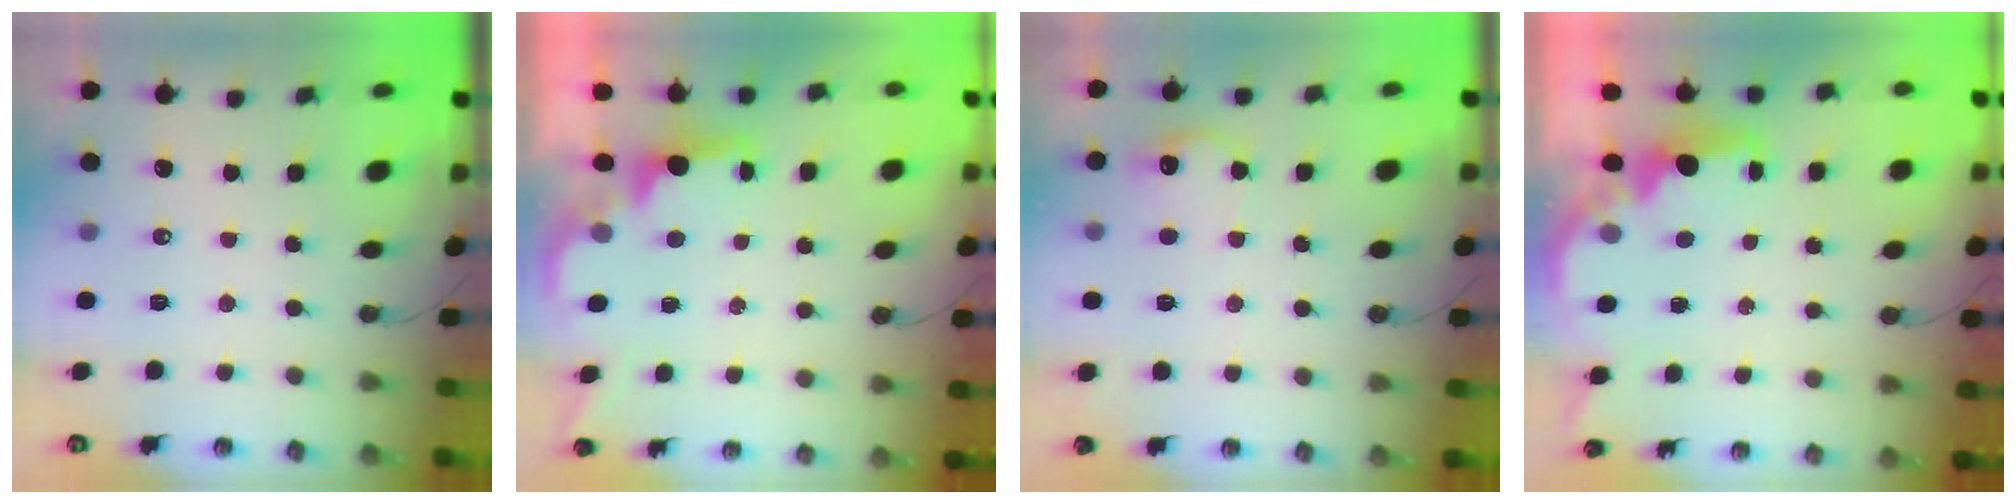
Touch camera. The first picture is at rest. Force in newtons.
{"total": 2.0, "press": 1.8, "slide": 0.8}
{"total": 10.8, "press": 10.8, "slide": 0.5}
{"total": 2.6, "press": 2.5, "slide": 0.8}